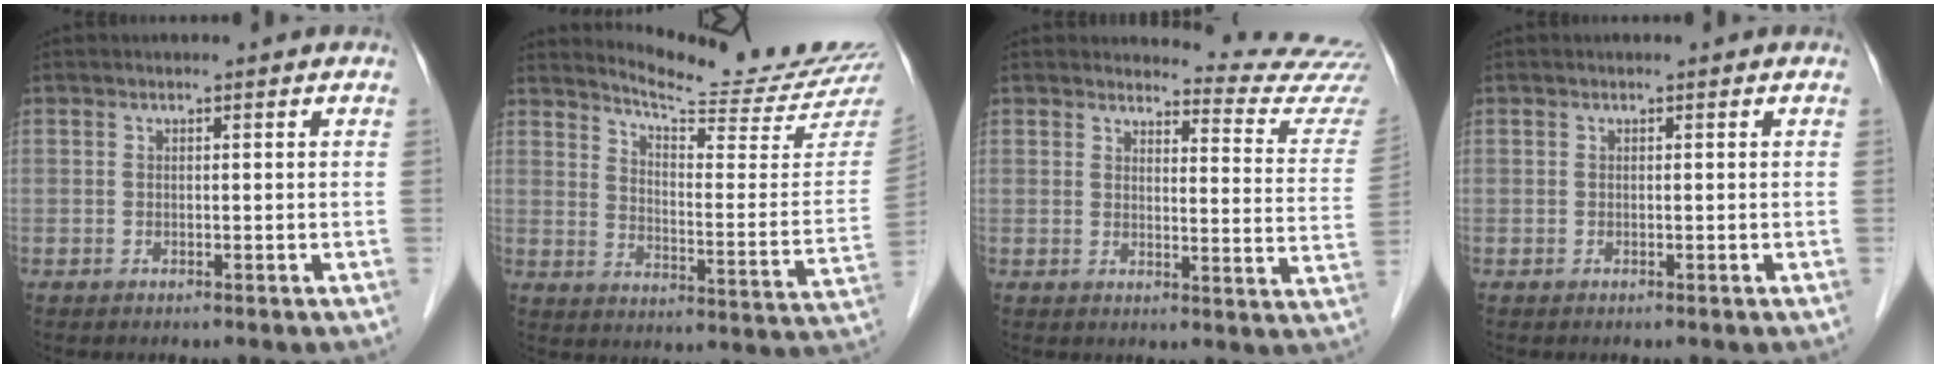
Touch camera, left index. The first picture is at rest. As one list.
[{"total": 17.9, "force": [17.4, -1.1, 4.1], "torque": [-0.072, -0.114, 0.222]}, {"total": 13.1, "force": [13.1, -0.4, 0.7], "torque": [0.010, -0.119, 0.121]}, {"total": 0.0}]